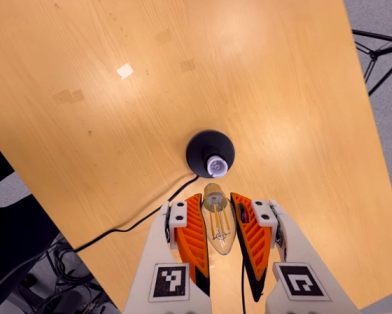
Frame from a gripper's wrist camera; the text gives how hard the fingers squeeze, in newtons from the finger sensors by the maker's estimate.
{"total": 21.1, "left": 22.7, "right": 19.4}